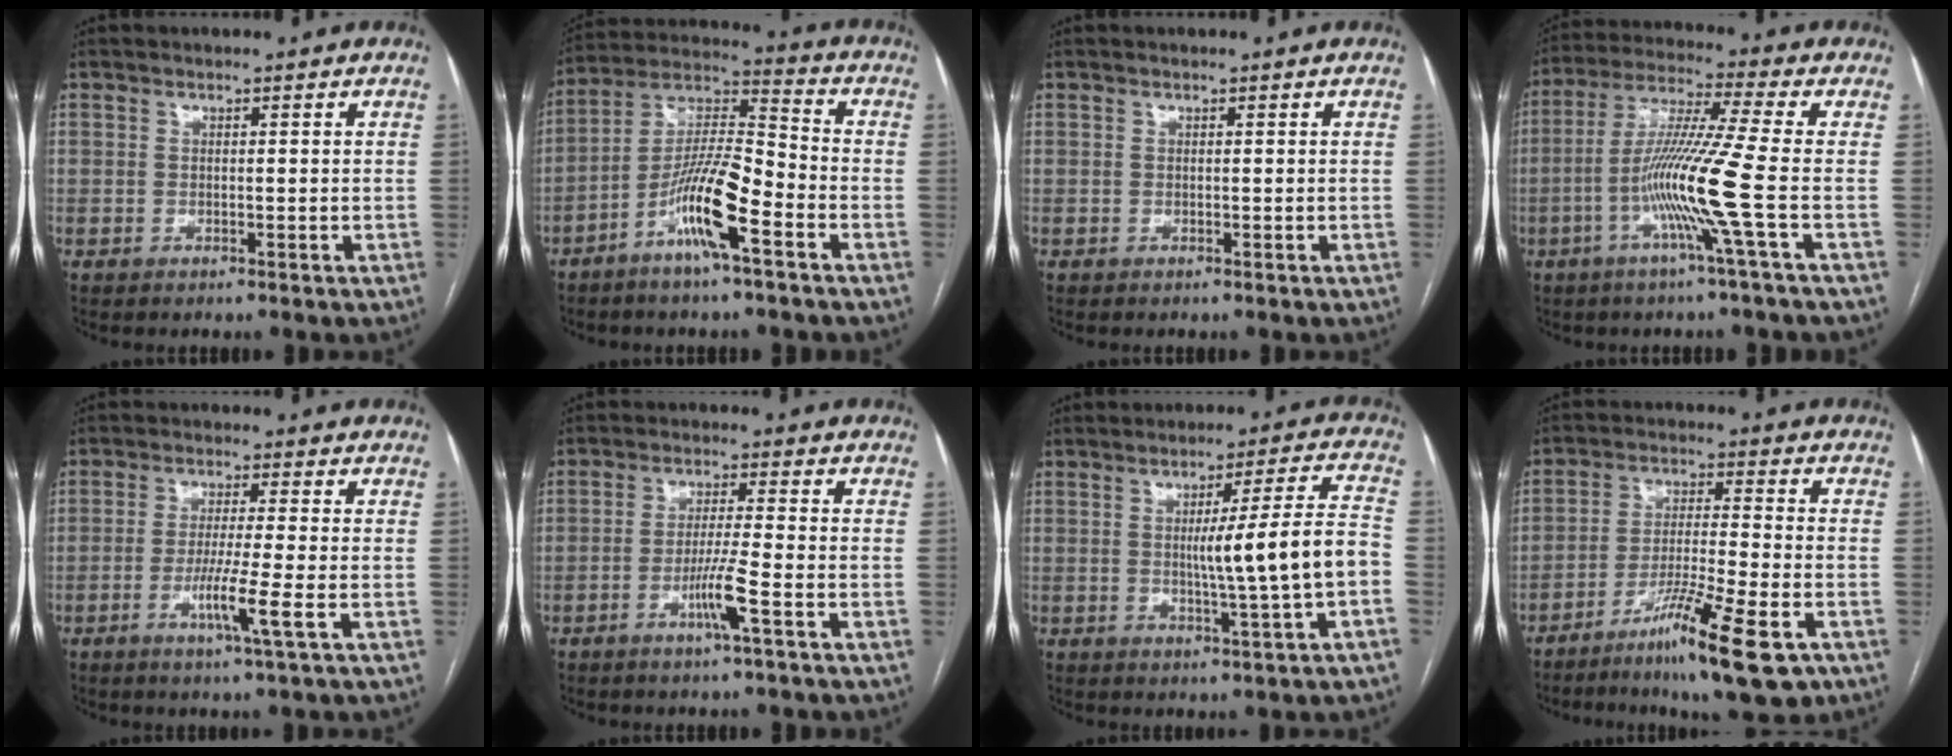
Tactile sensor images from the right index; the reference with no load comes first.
{"total": 12.5, "force": [-6.0, 1.6, 10.8], "torque": [-0.213, 0.004, -0.114]}
{"total": 0.0}
{"total": 12.3, "force": [-3.6, -2.5, 11.5], "torque": [-0.226, -0.009, -0.076]}
{"total": 6.4, "force": [-2.2, -1.0, 5.9], "torque": [-0.112, -0.017, -0.043]}
{"total": 5.6, "force": [-2.5, -0.8, 4.9], "torque": [-0.096, -0.010, -0.049]}
{"total": 11.0, "force": [-1.5, -0.9, 10.9], "torque": [-0.162, 0.005, -0.020]}
{"total": 13.5, "force": [-7.6, 0.9, 11.1], "torque": [-0.192, -0.026, -0.126]}